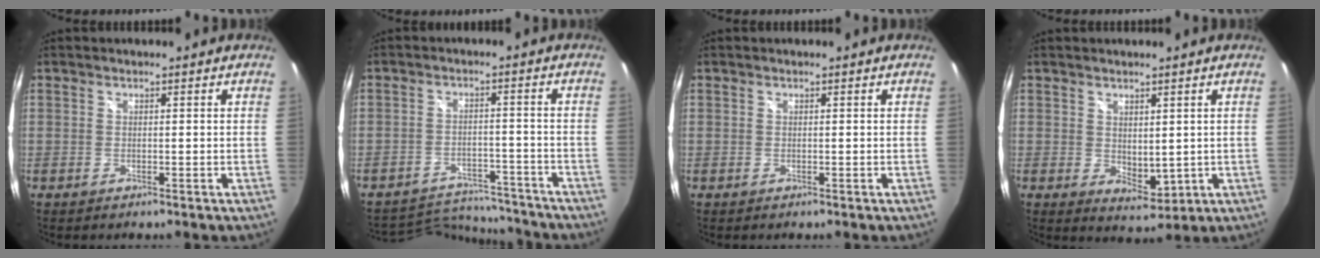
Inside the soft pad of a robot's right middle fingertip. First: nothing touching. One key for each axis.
{"total": 13.3, "fx": -12.5, "fy": 3.3, "fz": 2.8, "tx": -0.069, "ty": 0.020, "tz": -0.168}
{"total": 0.0}
{"total": 3.6, "fx": 1.3, "fy": 2.0, "fz": 2.7, "tx": -0.036, "ty": -0.012, "tz": 0.027}